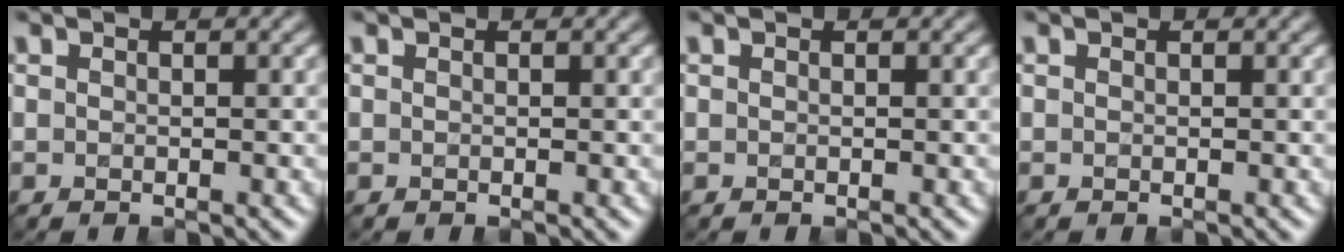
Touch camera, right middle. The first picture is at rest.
{"total": 0.0}
{"total": 0.0}
{"total": 0.0}